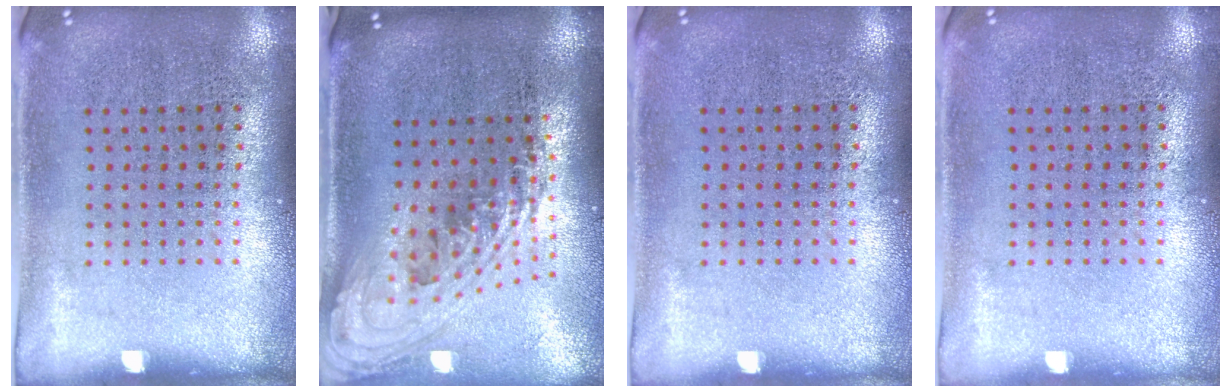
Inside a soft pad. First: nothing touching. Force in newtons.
{"total": 2.3, "press": 1.6, "slide": 1.7}
{"total": 0.0}
{"total": 0.0}